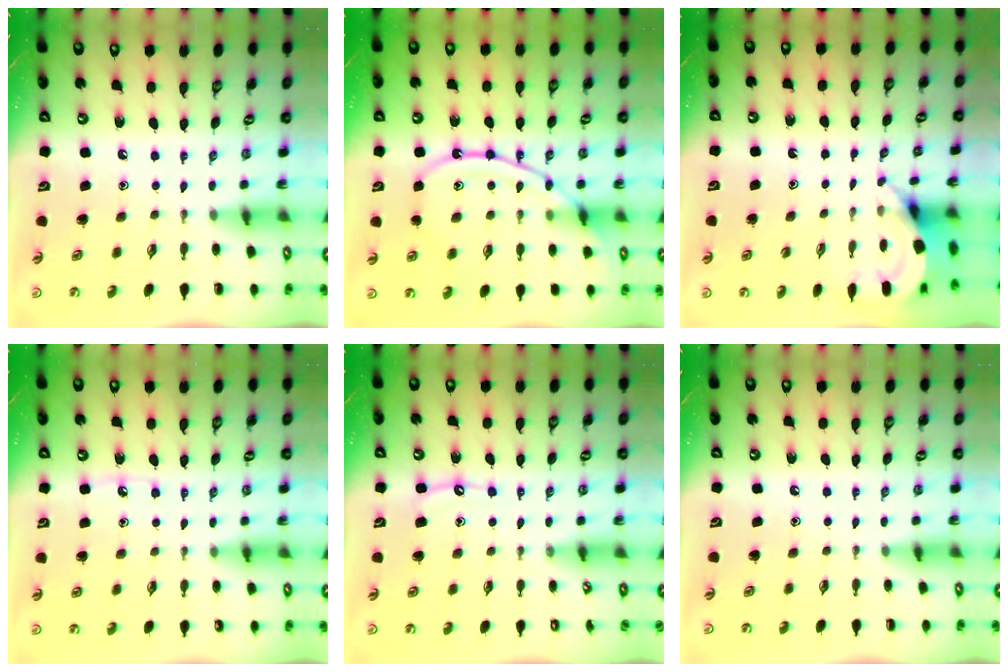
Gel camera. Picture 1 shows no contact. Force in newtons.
{"total": 11.9, "press": 11.9, "slide": 1.4}
{"total": 3.6, "press": 3.6, "slide": 0.2}
{"total": 3.1, "press": 3.0, "slide": 0.5}
{"total": 5.6, "press": 5.6, "slide": 0.7}
{"total": 0.0}